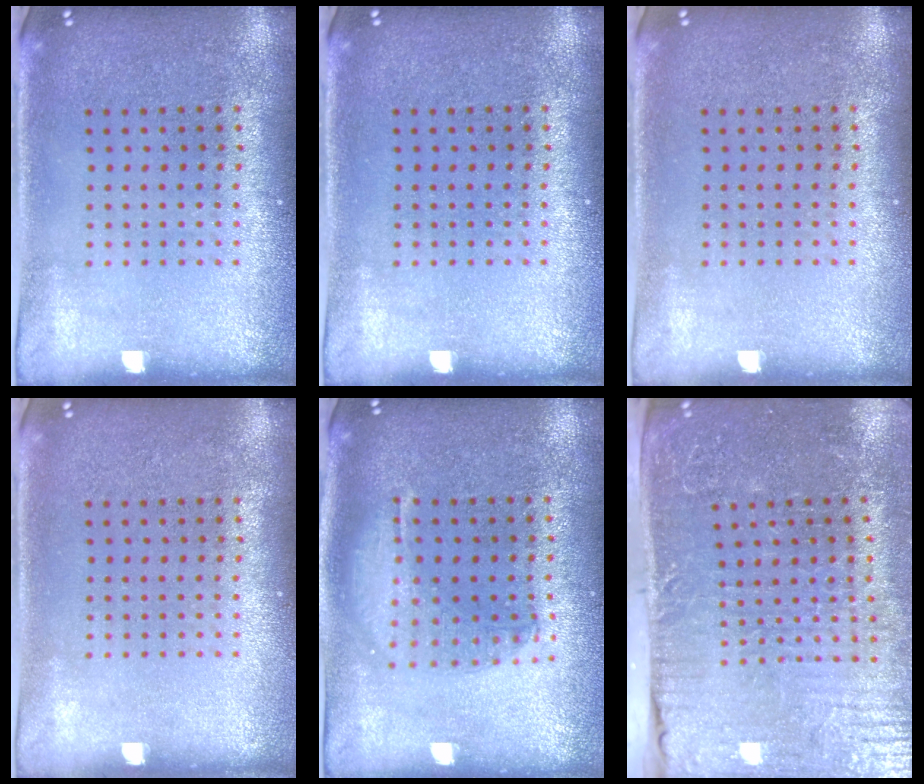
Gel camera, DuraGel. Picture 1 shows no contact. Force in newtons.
{"total": 0.0}
{"total": 0.0}
{"total": 0.0}
{"total": 1.3, "press": 1.2, "slide": 0.4}
{"total": 4.6, "press": 4.4, "slide": 1.3}